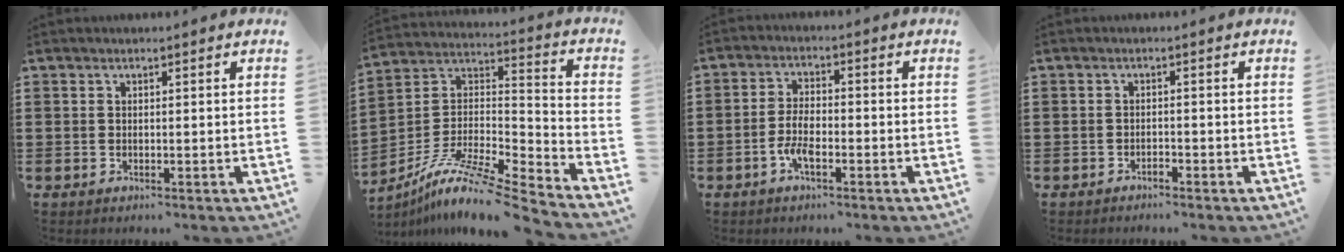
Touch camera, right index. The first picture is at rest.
{"total": 10.7, "force": [-8.5, 0.4, 6.5], "torque": [-0.118, -0.004, -0.167]}
{"total": 4.5, "force": [-2.1, 1.5, 3.8], "torque": [-0.085, -0.001, -0.042]}
{"total": 0.9, "force": [-0.8, 0.2, 0.2], "torque": [-0.006, 0.003, -0.017]}